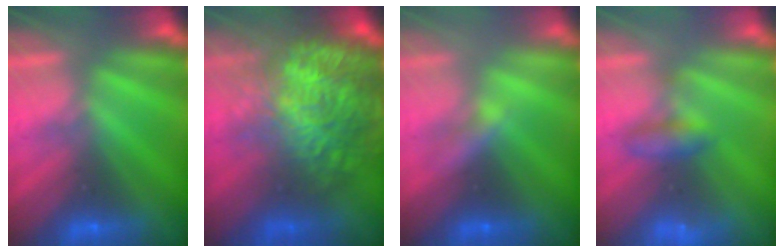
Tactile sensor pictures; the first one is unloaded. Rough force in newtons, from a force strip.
{"total": 10.6}
{"total": 2.1}
{"total": 2.0}